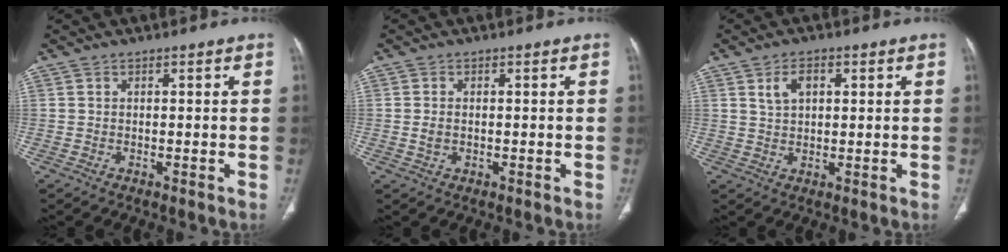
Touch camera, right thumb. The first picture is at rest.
{"total": 1.9, "force": [-0.2, 1.2, 1.4], "torque": [-0.031, 0.002, -0.003]}
{"total": 4.4, "force": [1.8, 2.6, 3.1], "torque": [-0.048, 0.003, 0.036]}